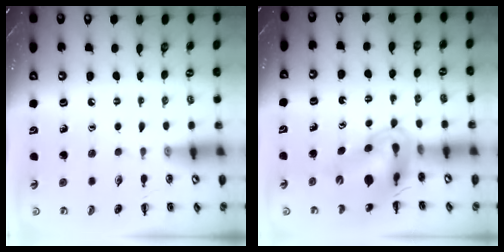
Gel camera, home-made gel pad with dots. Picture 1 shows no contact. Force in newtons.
{"total": 12.5, "press": 11.8, "slide": 3.9}